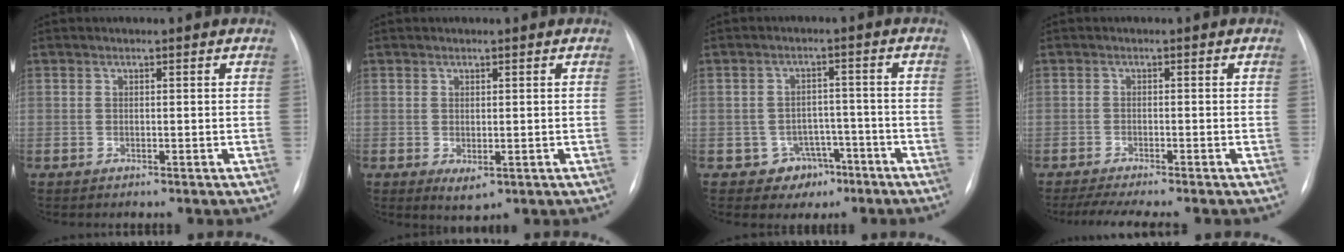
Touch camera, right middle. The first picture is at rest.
{"total": 2.3, "force": [-0.4, 1.2, 1.9], "torque": [-0.026, -0.007, 0.004]}
{"total": 5.2, "force": [-2.8, 4.4, 0.6], "torque": [0.006, 0.017, -0.032]}
{"total": 6.6, "force": [-5.6, 0.1, 3.6], "torque": [-0.050, -0.011, -0.086]}